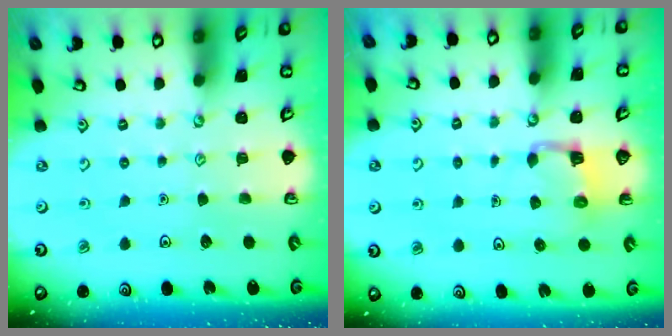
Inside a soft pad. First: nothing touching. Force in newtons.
{"total": 2.7, "press": 2.7, "slide": 0.4}